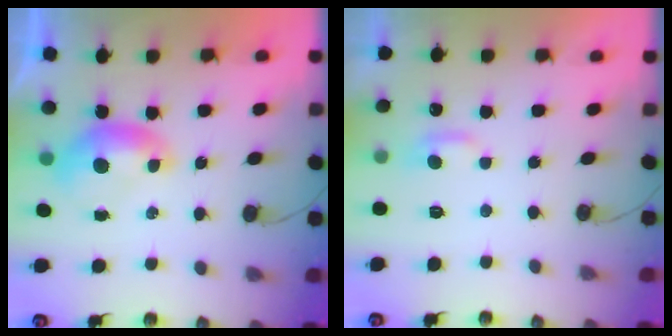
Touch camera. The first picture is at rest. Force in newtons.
{"total": 0.0}